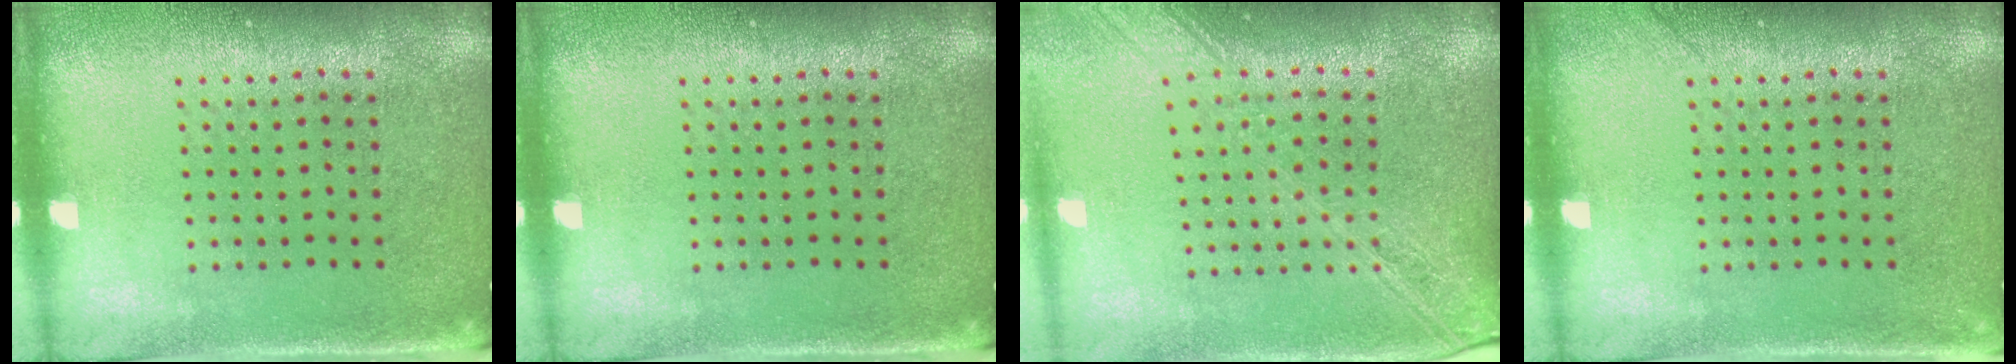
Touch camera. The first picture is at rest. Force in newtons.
{"total": 0.0}
{"total": 2.2, "press": 1.9, "slide": 1.2}
{"total": 0.7, "press": 0.7, "slide": 0.1}